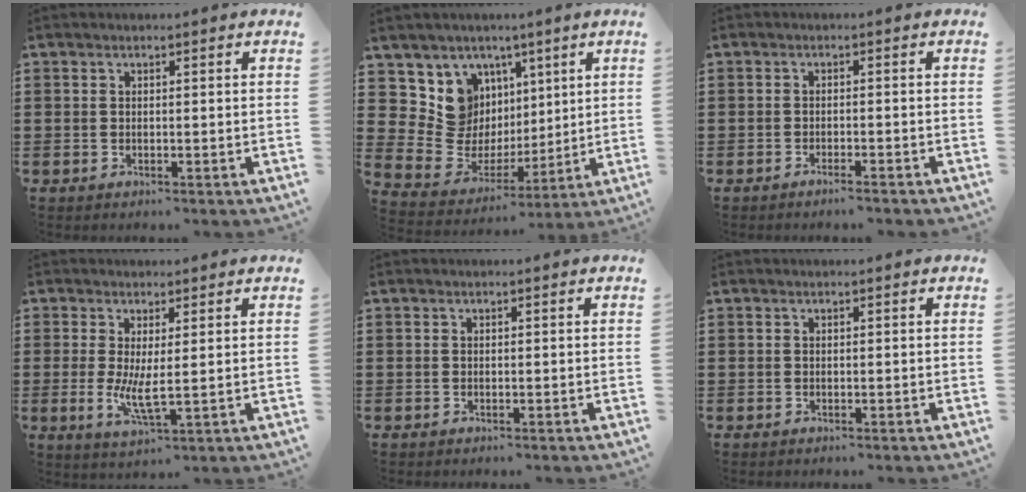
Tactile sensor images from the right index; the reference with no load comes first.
{"total": 10.0, "force": [3.1, 9.3, 1.7], "torque": [-0.070, -0.036, 0.069]}
{"total": 1.3, "force": [-1.2, -0.2, 0.5], "torque": [-0.009, 0.000, -0.023]}
{"total": 5.0, "force": [0.3, 1.3, 4.8], "torque": [-0.089, -0.010, 0.003]}
{"total": 0.0}
{"total": 0.0}